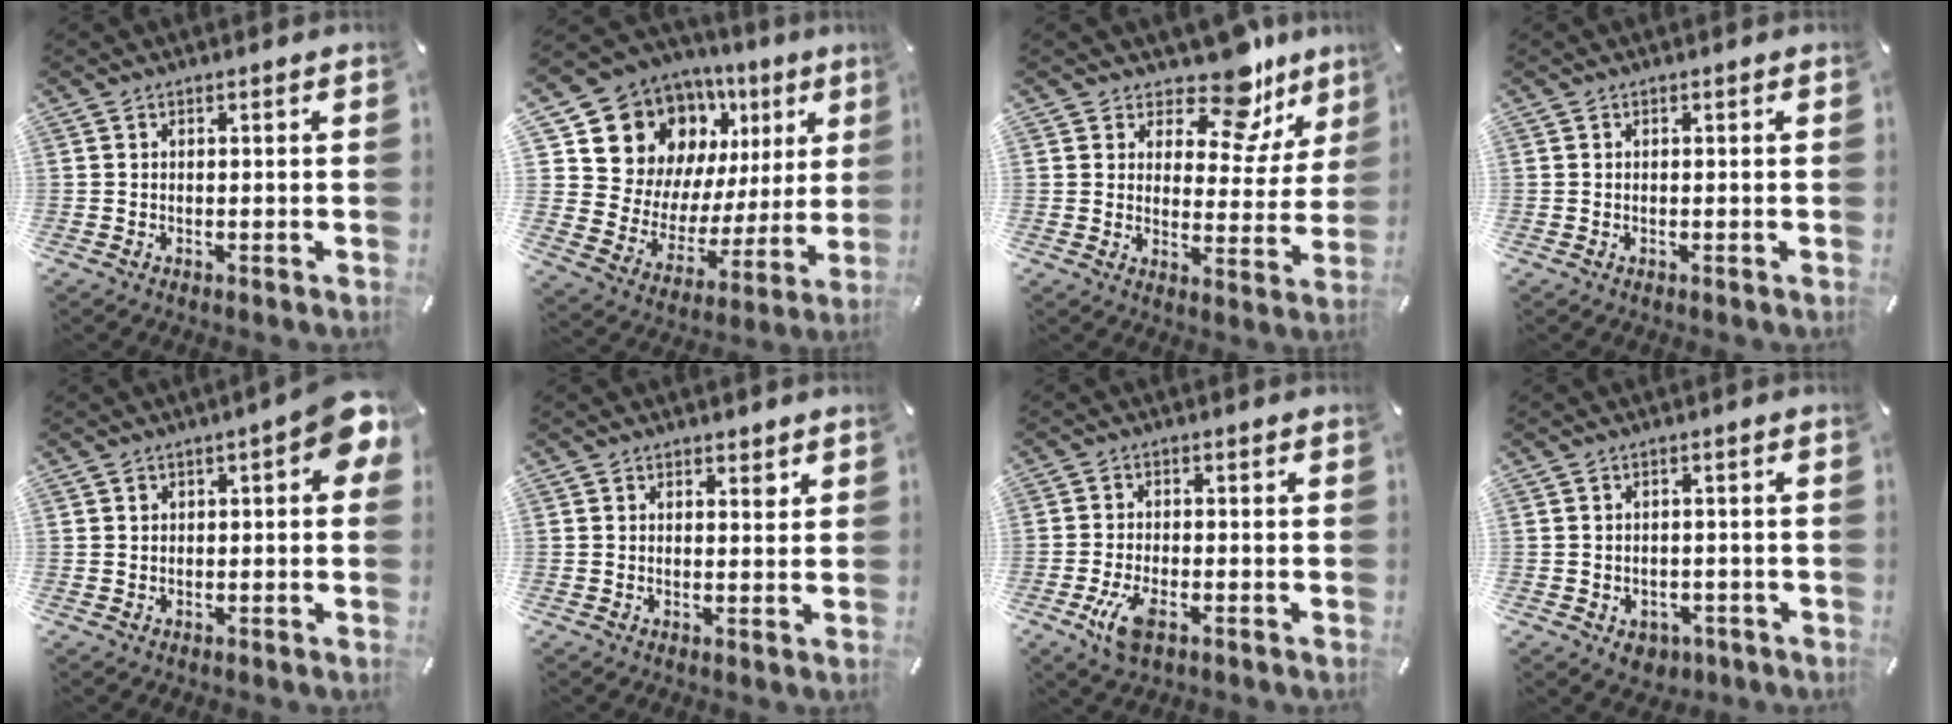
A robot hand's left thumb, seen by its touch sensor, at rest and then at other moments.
{"total": 16.7, "force": [10.5, 11.8, 5.4], "torque": [-0.103, -0.084, 0.204]}
{"total": 12.9, "force": [10.4, 5.4, 5.5], "torque": [-0.070, -0.081, 0.180]}
{"total": 0.0}
{"total": 6.1, "force": [1.7, 3.2, 4.9], "torque": [-0.054, -0.002, 0.022]}
{"total": 1.8, "force": [1.3, 1.1, 0.6], "torque": [0.011, -0.008, 0.017]}
{"total": 6.1, "force": [-2.9, 2.8, 4.6], "torque": [-0.110, -0.002, -0.055]}
{"total": 3.6, "force": [-1.6, 2.9, 1.3], "torque": [-0.011, 0.006, -0.028]}